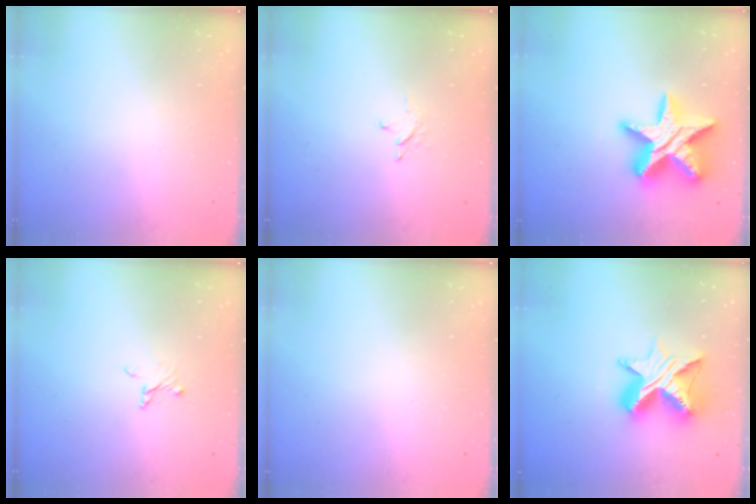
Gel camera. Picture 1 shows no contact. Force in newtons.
{"total": 3.0, "press": 3.0, "slide": 0.3}
{"total": 19.7, "press": 19.6, "slide": 1.8}
{"total": 2.8, "press": 2.7, "slide": 0.3}
{"total": 0.0}
{"total": 12.6, "press": 12.6, "slide": 0.7}